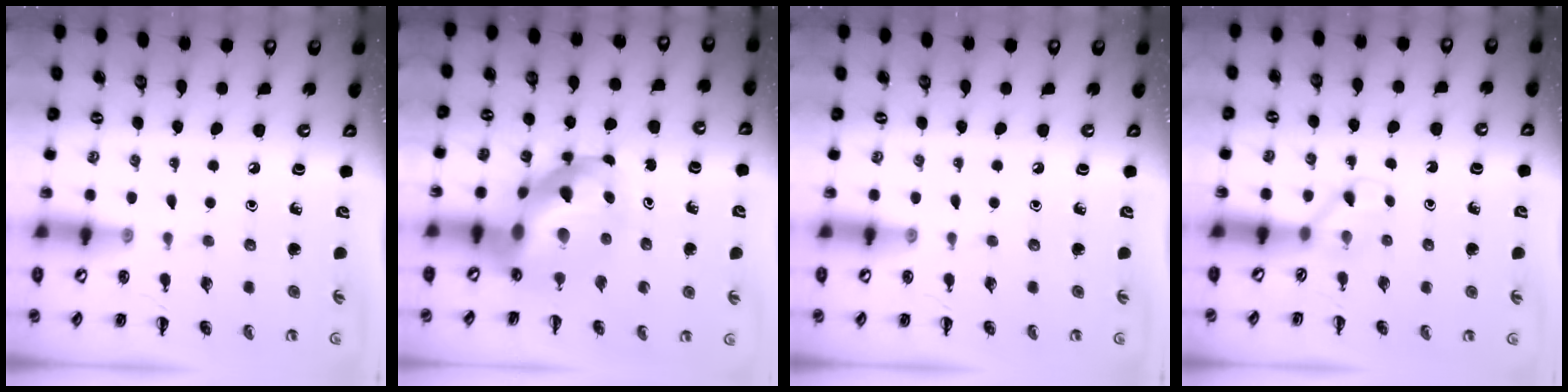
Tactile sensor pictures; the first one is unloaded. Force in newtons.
{"total": 13.8, "press": 13.3, "slide": 3.6}
{"total": 0.0}
{"total": 3.0, "press": 2.8, "slide": 1.1}